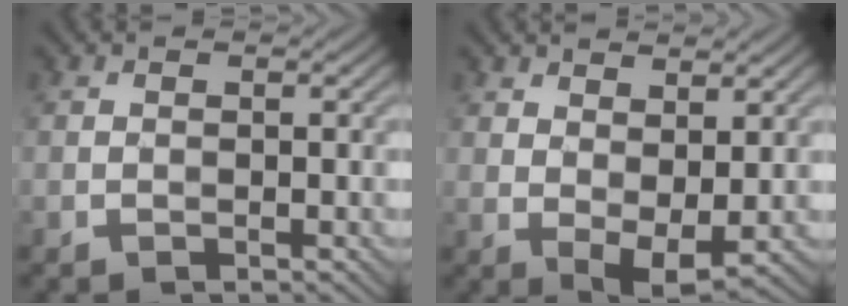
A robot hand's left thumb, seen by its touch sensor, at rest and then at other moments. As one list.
[{"total": 4.2, "force": [2.1, 1.7, 3.2], "torque": [-0.062, -0.003, 0.046]}]